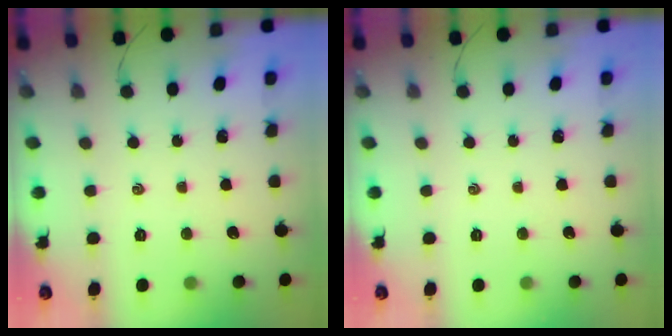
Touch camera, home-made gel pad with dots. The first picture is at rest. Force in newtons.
{"total": 0.0}